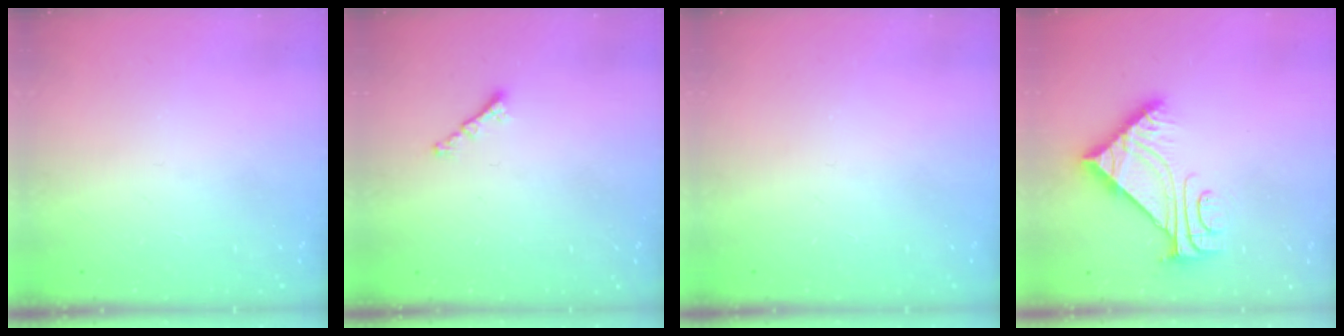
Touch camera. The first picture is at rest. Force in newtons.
{"total": 0.6, "press": 0.5, "slide": 0.4}
{"total": 0.0}
{"total": 8.8, "press": 8.7, "slide": 0.9}